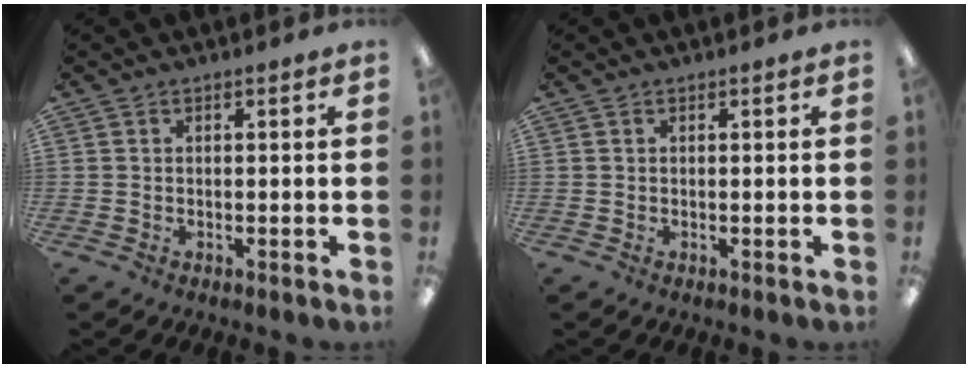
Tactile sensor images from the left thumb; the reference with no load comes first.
{"total": 0.0}